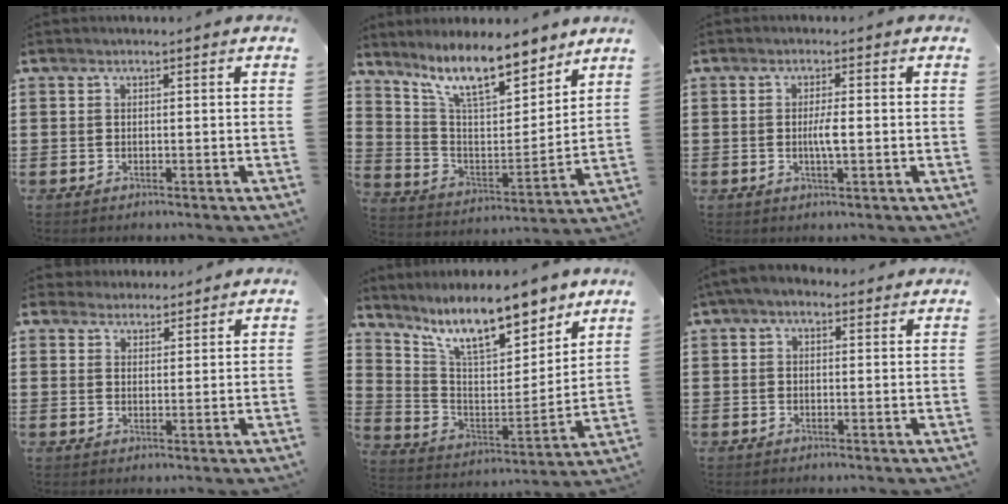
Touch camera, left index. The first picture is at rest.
{"total": 12.1, "force": [9.5, 3.2, 6.8], "torque": [-0.145, -0.042, 0.170]}
{"total": 2.8, "force": [-0.3, 0.5, 2.7], "torque": [-0.051, -0.001, -0.007]}
{"total": 2.7, "force": [2.5, 0.9, -0.3], "torque": [-0.004, 0.001, 0.049]}
{"total": 12.9, "force": [10.3, 3.5, 6.9], "torque": [-0.154, -0.054, 0.184]}
{"total": 2.4, "force": [1.1, 1.4, 1.6], "torque": [-0.035, 0.010, 0.019]}